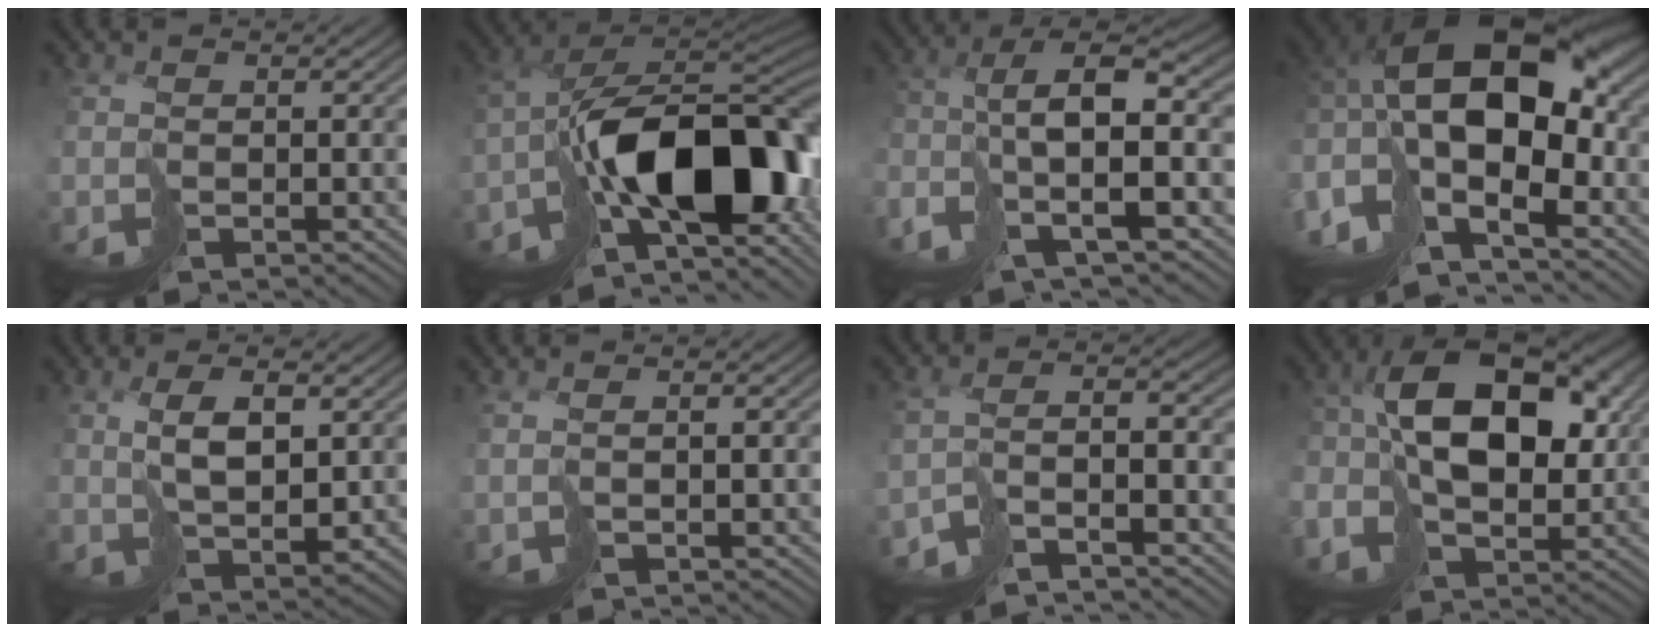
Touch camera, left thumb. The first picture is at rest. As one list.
[{"total": 17.4, "force": [-5.2, 8.8, 14.1], "torque": [-0.225, -0.016, -0.077]}, {"total": 9.9, "force": [-3.3, 2.7, 8.9], "torque": [-0.195, -0.005, -0.057]}, {"total": 17.5, "force": [0.1, 9.3, 14.9], "torque": [-0.307, -0.006, 0.018]}, {"total": 5.8, "force": [2.6, 2.1, 4.7], "torque": [-0.102, -0.003, 0.060]}, {"total": 2.3, "force": [0.8, 0.5, 2.1], "torque": [-0.051, -0.003, 0.021]}, {"total": 5.2, "force": [-4.3, 0.7, 2.9], "torque": [-0.063, -0.003, -0.082]}, {"total": 13.3, "force": [1.7, 8.2, 10.3], "torque": [-0.176, 0.015, 0.028]}]